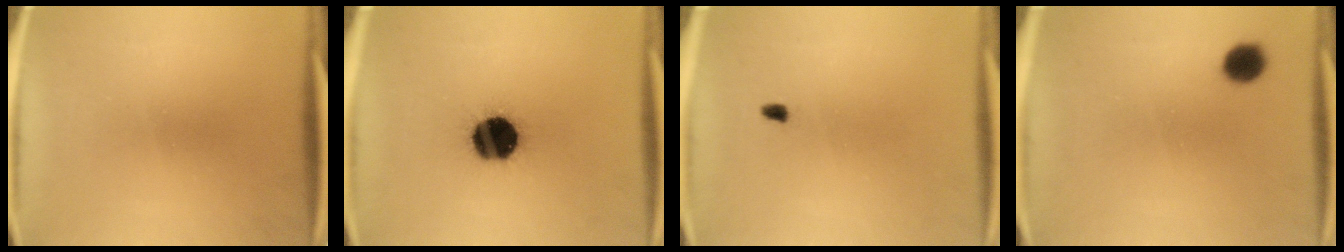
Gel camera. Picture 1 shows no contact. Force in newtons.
{"total": 16.3}
{"total": 0.9}
{"total": 4.4}